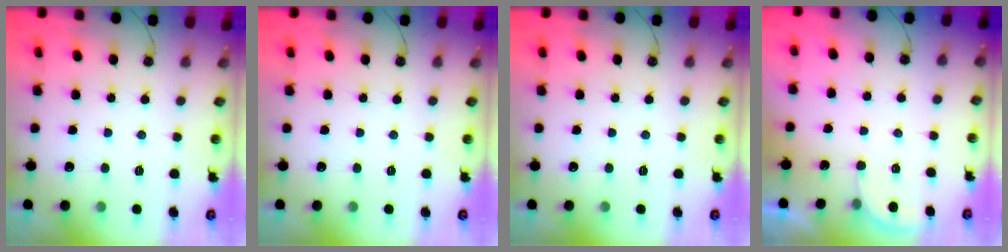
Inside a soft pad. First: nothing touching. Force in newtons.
{"total": 0.0}
{"total": 0.0}
{"total": 1.9, "press": 1.9, "slide": 0.1}